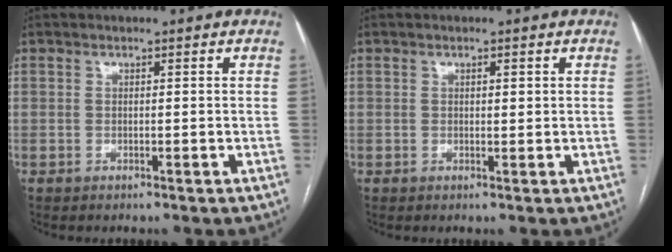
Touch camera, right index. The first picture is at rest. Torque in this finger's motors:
{"motor_torque": [0.31, 0.00, -0.08, 0.00]}